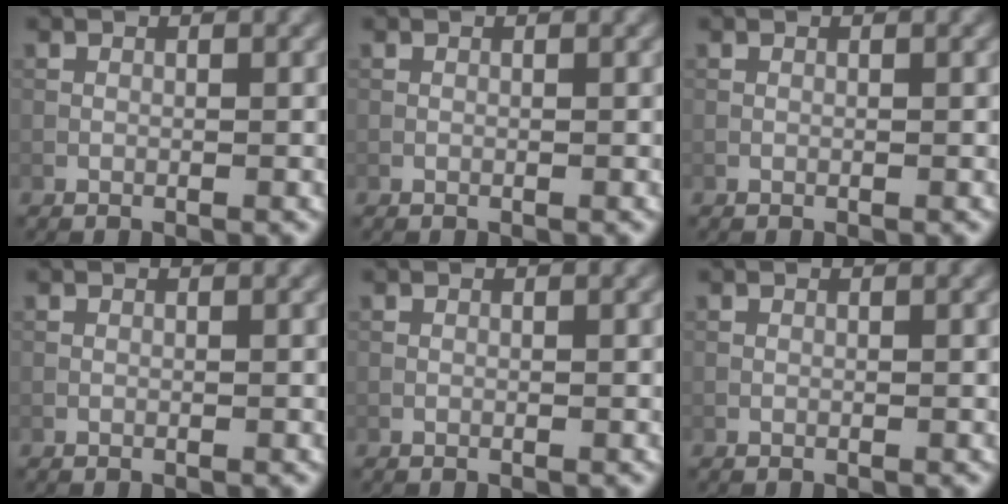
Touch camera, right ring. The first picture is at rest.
{"total": 0.0}
{"total": 0.0}
{"total": 0.0}
{"total": 0.0}
{"total": 0.0}